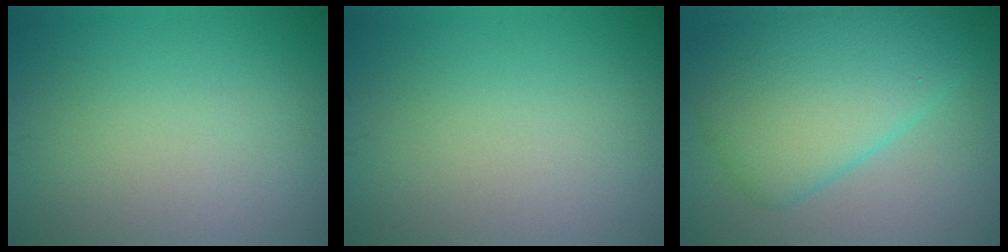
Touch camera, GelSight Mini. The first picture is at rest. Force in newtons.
{"total": 0.0}
{"total": 7.8, "press": 7.8, "slide": 0.2}